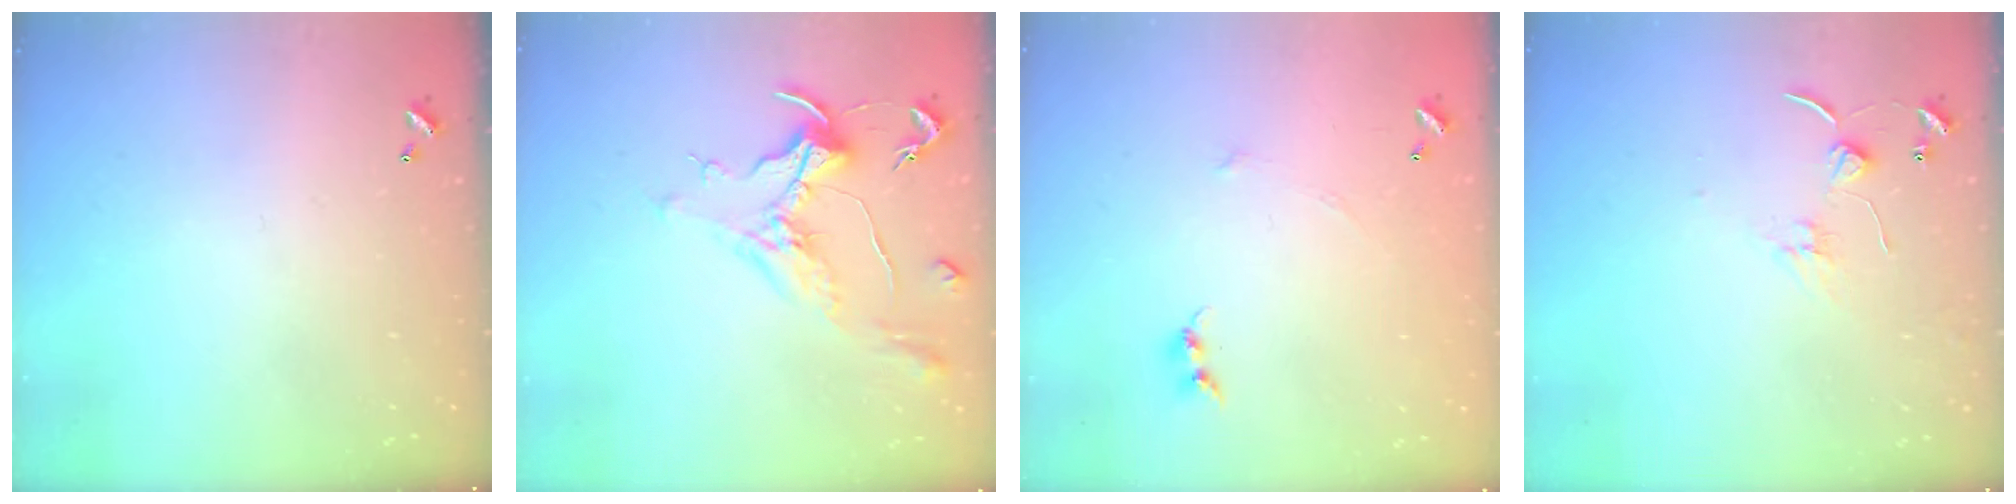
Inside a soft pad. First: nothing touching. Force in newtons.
{"total": 1.7, "press": 1.6, "slide": 0.6}
{"total": 4.7, "press": 4.7, "slide": 0.7}
{"total": 2.3, "press": 2.3, "slide": 0.1}